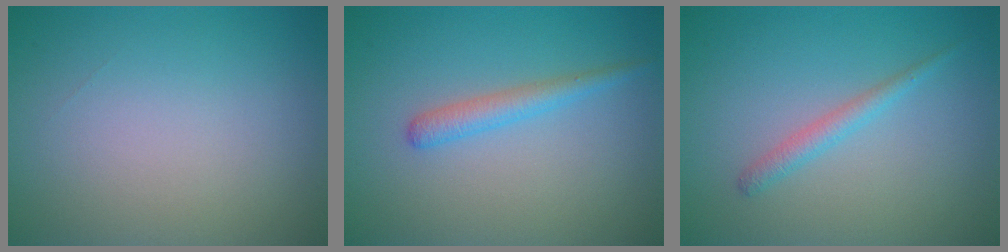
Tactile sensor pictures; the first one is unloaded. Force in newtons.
{"total": 1.9, "press": 1.9, "slide": 0.1}
{"total": 1.5, "press": 1.5, "slide": 0.1}